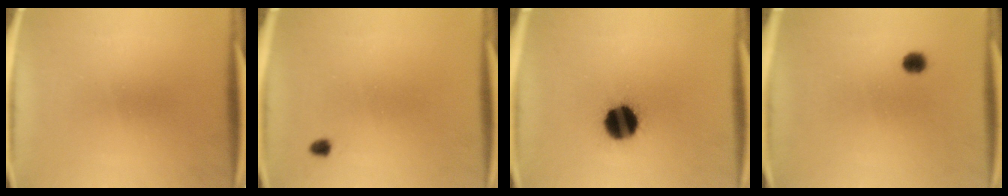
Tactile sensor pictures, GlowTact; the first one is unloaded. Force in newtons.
{"total": 1.0}
{"total": 12.8}
{"total": 1.9}